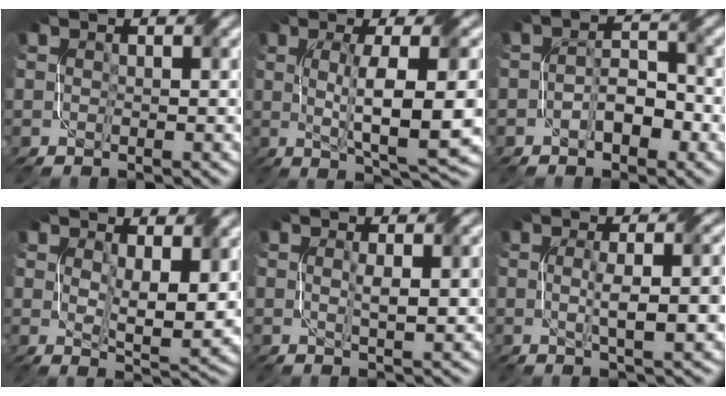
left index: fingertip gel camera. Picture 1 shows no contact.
{"total": 9.0, "force": [0.0, 1.9, 8.8], "torque": [-0.138, 0.002, 0.005]}
{"total": 2.9, "force": [-1.3, 1.6, 2.1], "torque": [-0.035, 0.008, -0.022]}
{"total": 5.6, "force": [1.7, 1.9, 4.9], "torque": [-0.090, -0.012, 0.034]}
{"total": 3.1, "force": [0.4, 0.5, 3.0], "torque": [-0.051, 0.000, 0.009]}
{"total": 5.6, "force": [-0.2, 1.4, 5.5], "torque": [-0.077, 0.005, -0.003]}